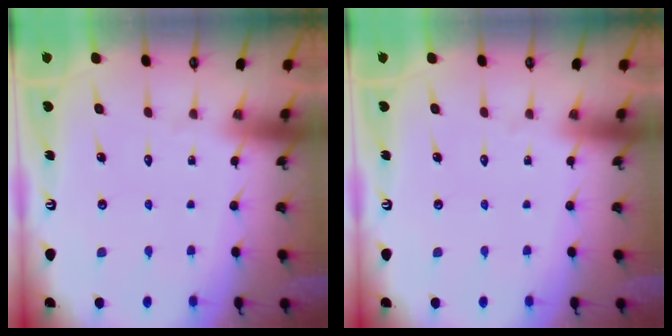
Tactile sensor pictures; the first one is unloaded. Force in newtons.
{"total": 0.0}